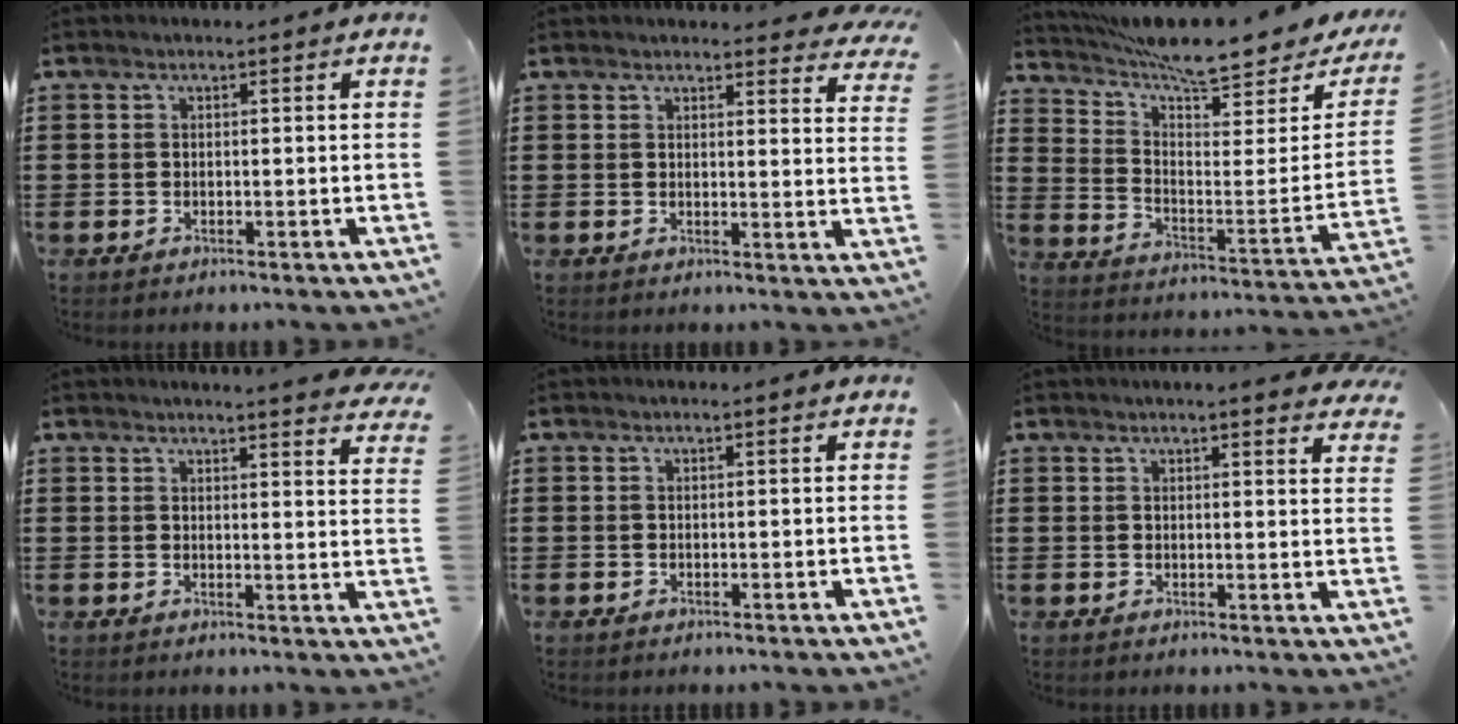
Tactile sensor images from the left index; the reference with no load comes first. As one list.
[{"total": 3.2, "force": [3.1, 0.1, 0.6], "torque": [-0.008, -0.016, 0.055]}, {"total": 8.5, "force": [7.5, 1.0, 4.0], "torque": [-0.096, -0.062, 0.122]}, {"total": 3.2, "force": [3.0, -0.7, 0.6], "torque": [-0.016, -0.018, 0.053]}, {"total": 0.0}, {"total": 2.5, "force": [2.4, -0.3, 0.8], "torque": [-0.015, -0.010, 0.043]}]